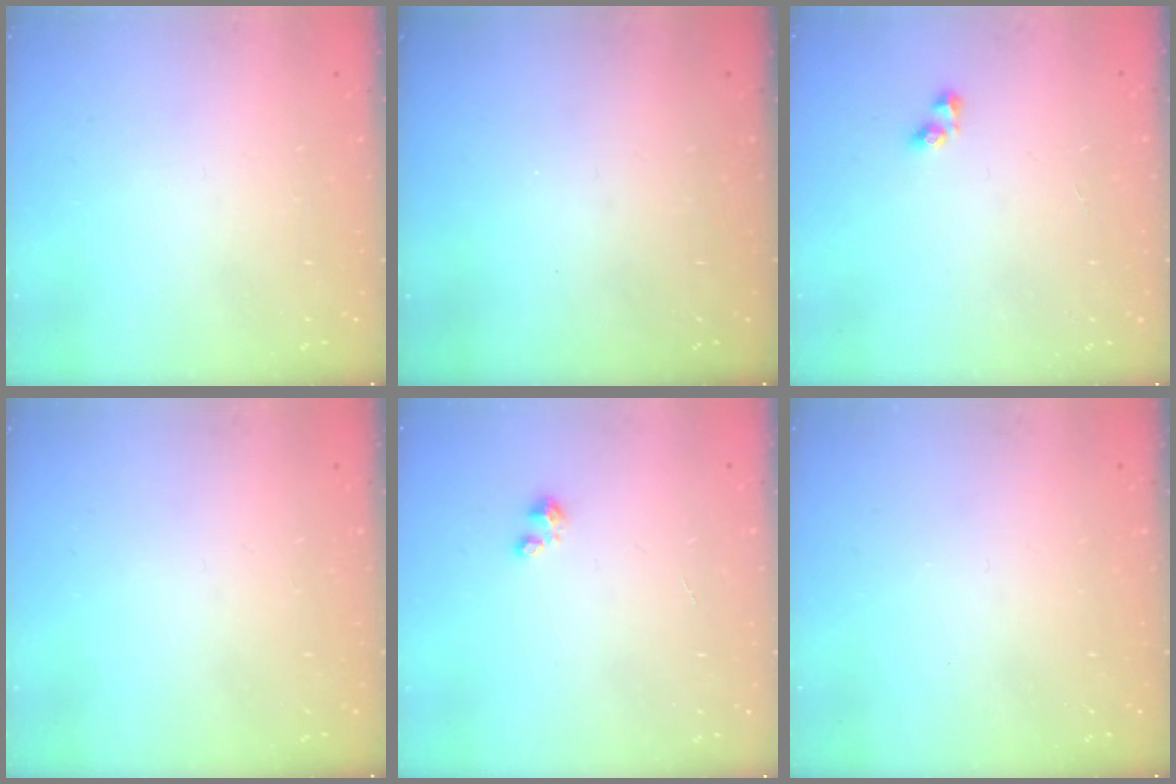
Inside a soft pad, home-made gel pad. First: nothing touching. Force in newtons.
{"total": 0.0}
{"total": 2.6, "press": 2.6, "slide": 0.2}
{"total": 0.0}
{"total": 1.6, "press": 1.6, "slide": 0.2}
{"total": 0.0}